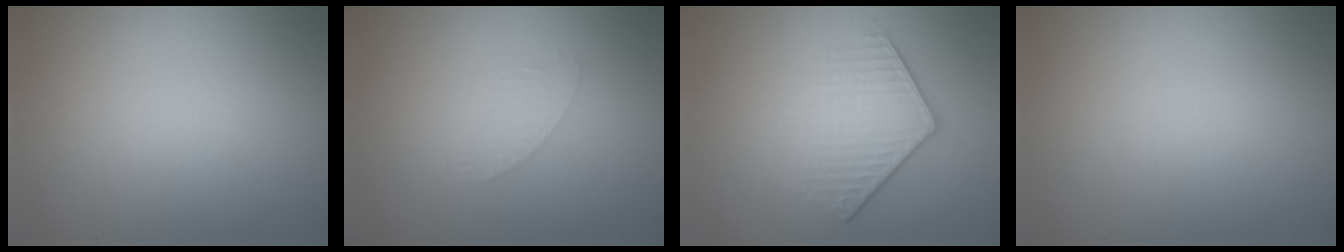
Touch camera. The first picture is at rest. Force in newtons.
{"total": 1.4, "press": 1.4, "slide": 0.1}
{"total": 4.2, "press": 3.1, "slide": 2.9}
{"total": 0.0}